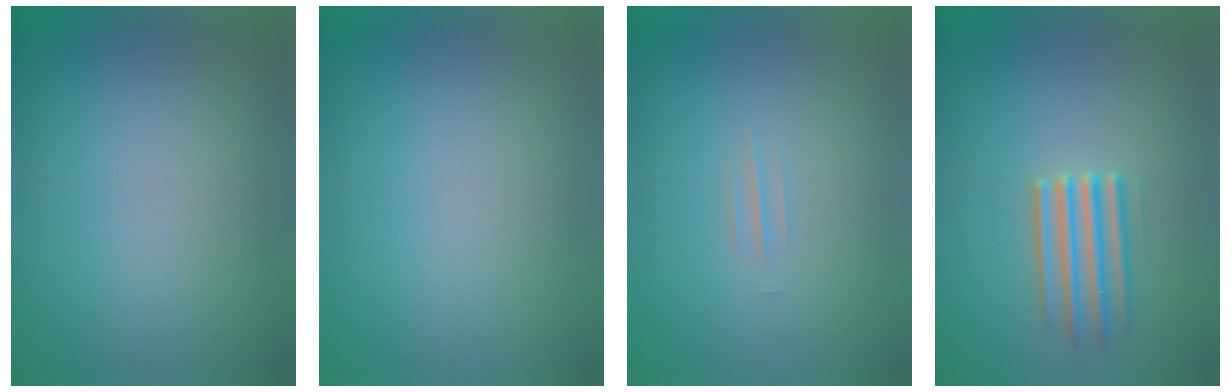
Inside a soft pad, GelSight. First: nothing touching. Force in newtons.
{"total": 0.0}
{"total": 1.3}
{"total": 2.7}